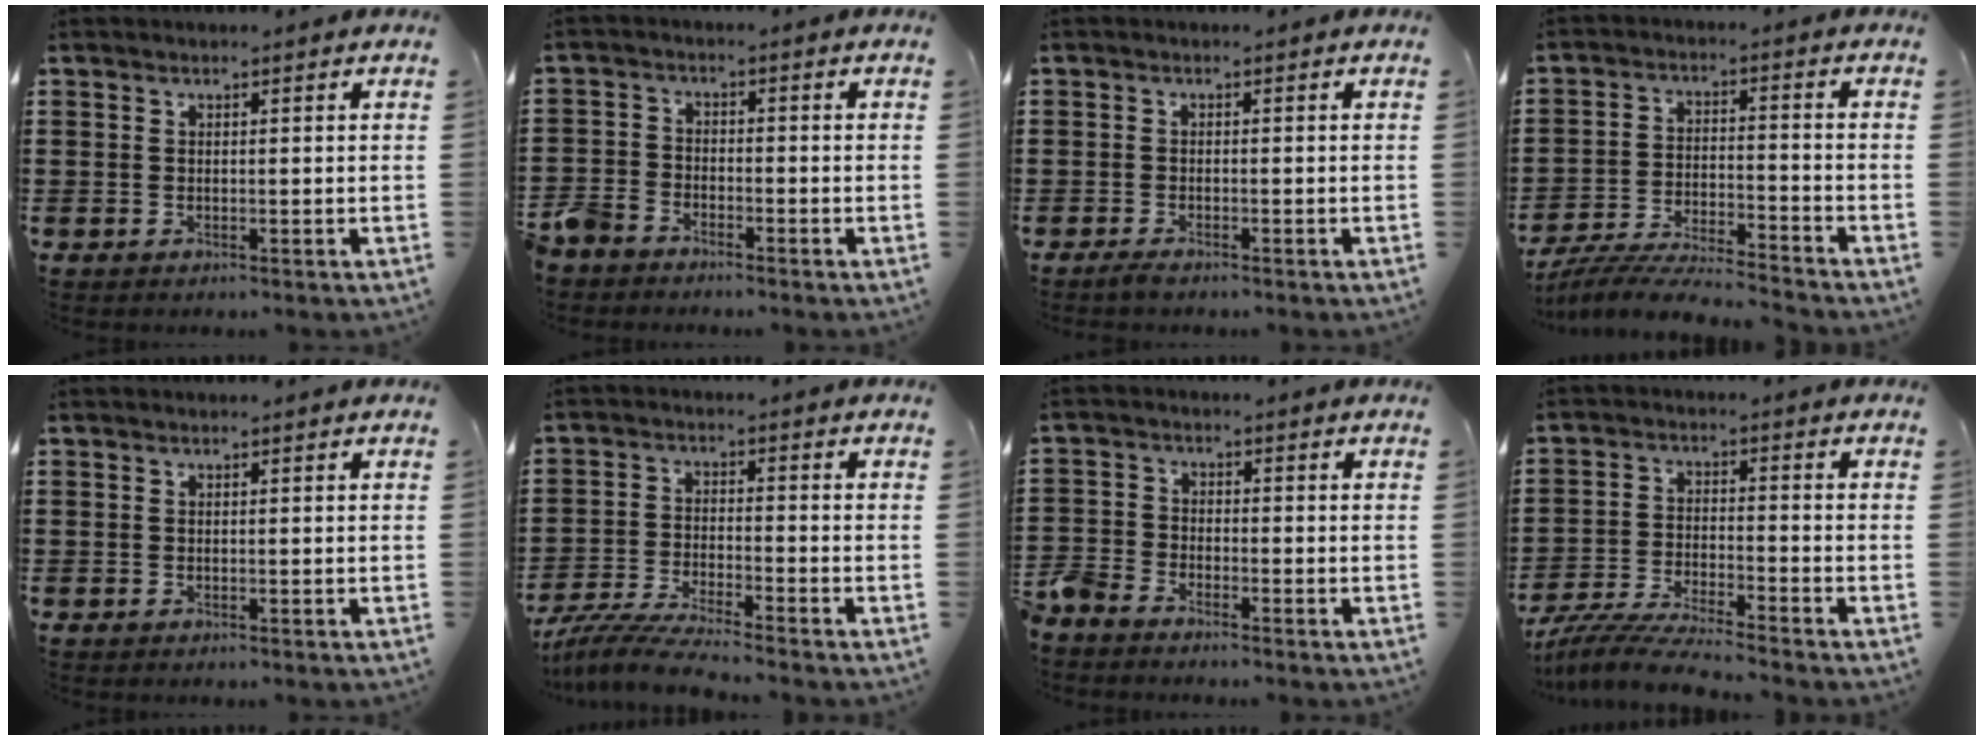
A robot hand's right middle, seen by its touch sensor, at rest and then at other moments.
{"total": 3.9, "force": [-3.6, 1.4, 0.7], "torque": [-0.042, -0.005, -0.081]}
{"total": 1.0, "force": [-0.8, 0.2, 0.6], "torque": [-0.012, -0.004, -0.016]}
{"total": 6.8, "force": [-6.6, 0.2, 1.7], "torque": [-0.041, -0.001, -0.130]}
{"total": 0.0}
{"total": 6.0, "force": [-5.7, -0.2, 2.0], "torque": [-0.050, -0.014, -0.114]}
{"total": 3.4, "force": [-3.3, 0.7, 0.4], "torque": [-0.039, -0.006, -0.076]}
{"total": 6.4, "force": [-6.1, -0.2, 1.9], "torque": [-0.047, -0.012, -0.122]}